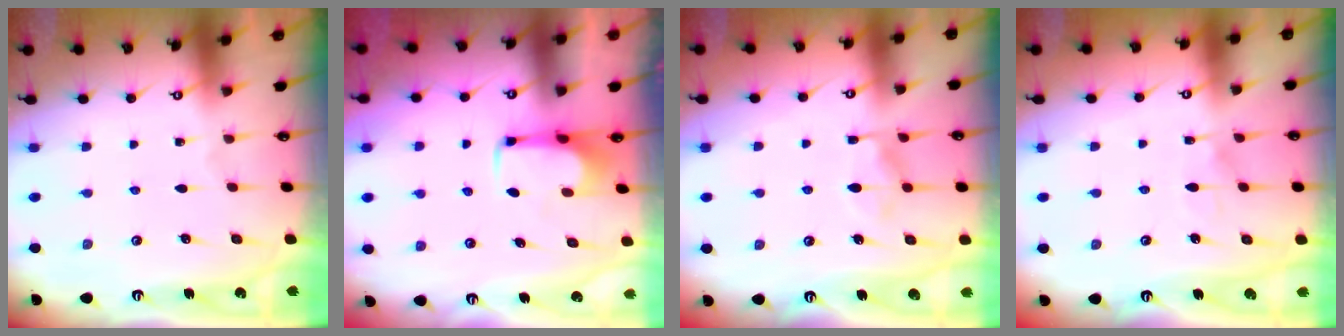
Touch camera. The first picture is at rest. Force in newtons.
{"total": 1.9, "press": 1.9, "slide": 0.2}
{"total": 7.7, "press": 7.7, "slide": 0.7}
{"total": 5.0, "press": 5.0, "slide": 0.5}